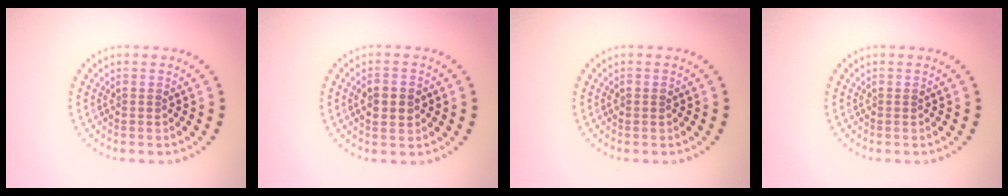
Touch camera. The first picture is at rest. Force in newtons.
{"total": 2.6, "press": 2.6, "slide": 0.1}
{"total": 0.6, "press": 0.6, "slide": 0.2}
{"total": 0.0}